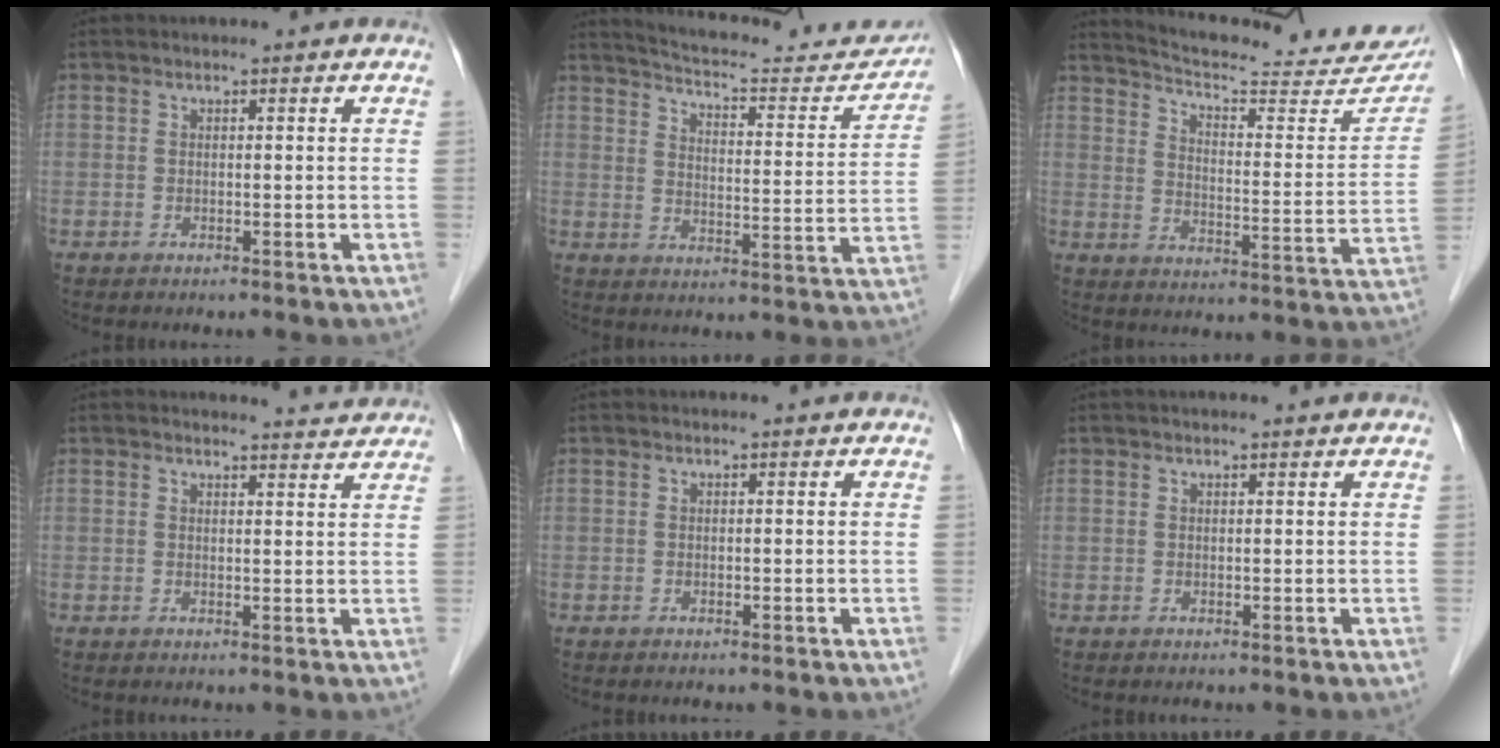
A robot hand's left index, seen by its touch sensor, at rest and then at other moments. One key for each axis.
{"total": 18.4, "fx": 17.5, "fy": 3.1, "fz": 5.0, "tx": -0.065, "ty": -0.032, "tz": 0.223}
{"total": 23.4, "fx": 21.8, "fy": 3.3, "fz": 8.1, "tx": -0.115, "ty": -0.068, "tz": 0.270}
{"total": 4.5, "fx": 4.5, "fy": 0.3, "fz": 0.2, "tx": -0.009, "ty": -0.003, "tz": 0.043}
{"total": 0.0}
{"total": 3.9, "fx": 3.7, "fy": 0.2, "fz": 1.4, "tx": -0.015, "ty": 0.025, "tz": 0.041}